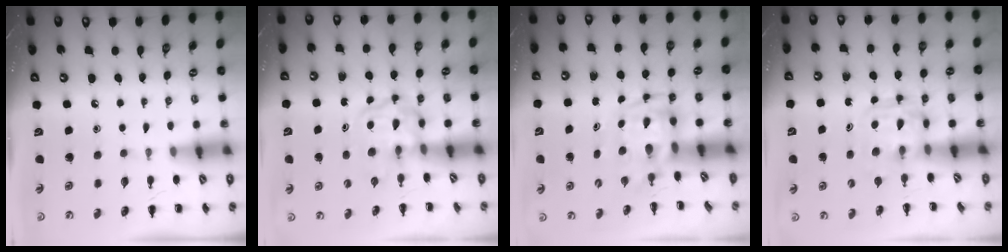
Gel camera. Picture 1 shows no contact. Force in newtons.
{"total": 3.8, "press": 3.8, "slide": 0.4}
{"total": 3.5, "press": 3.4, "slide": 0.7}
{"total": 3.8, "press": 3.8, "slide": 0.3}